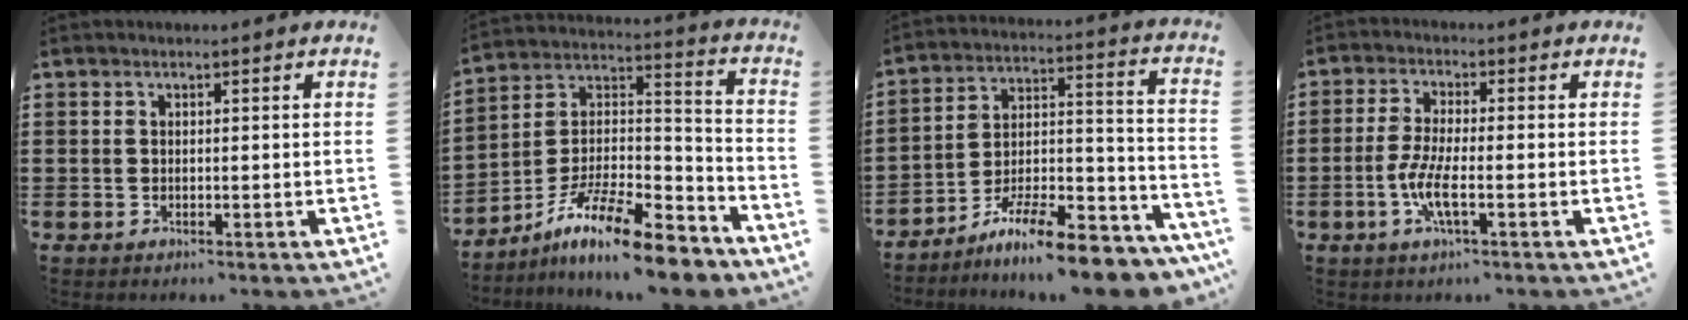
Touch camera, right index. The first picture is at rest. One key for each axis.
{"total": 13.2, "fx": -10.4, "fy": 2.9, "fz": 7.7, "tx": -0.134, "ty": 0.029, "tz": -0.192}
{"total": 12.5, "fx": -10.6, "fy": 1.7, "fz": 6.3, "tx": -0.084, "ty": 0.038, "tz": -0.195}
{"total": 5.6, "fx": -1.9, "fy": 1.3, "fz": 5.1, "tx": -0.113, "ty": -0.008, "tz": -0.042}